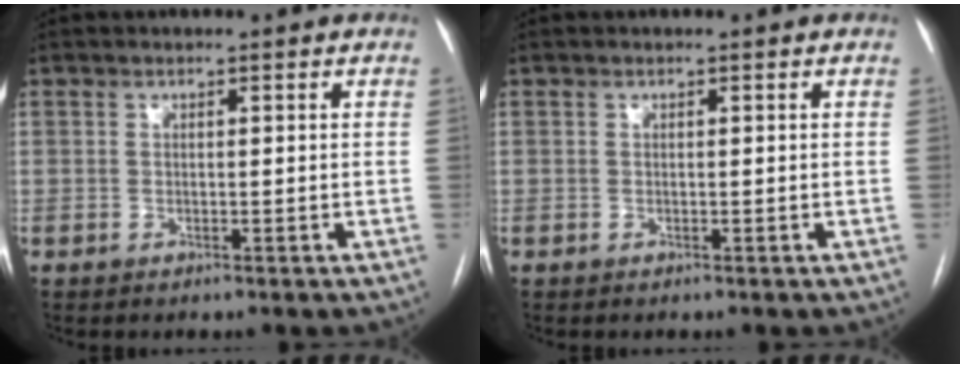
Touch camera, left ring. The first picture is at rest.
{"total": 0.0}